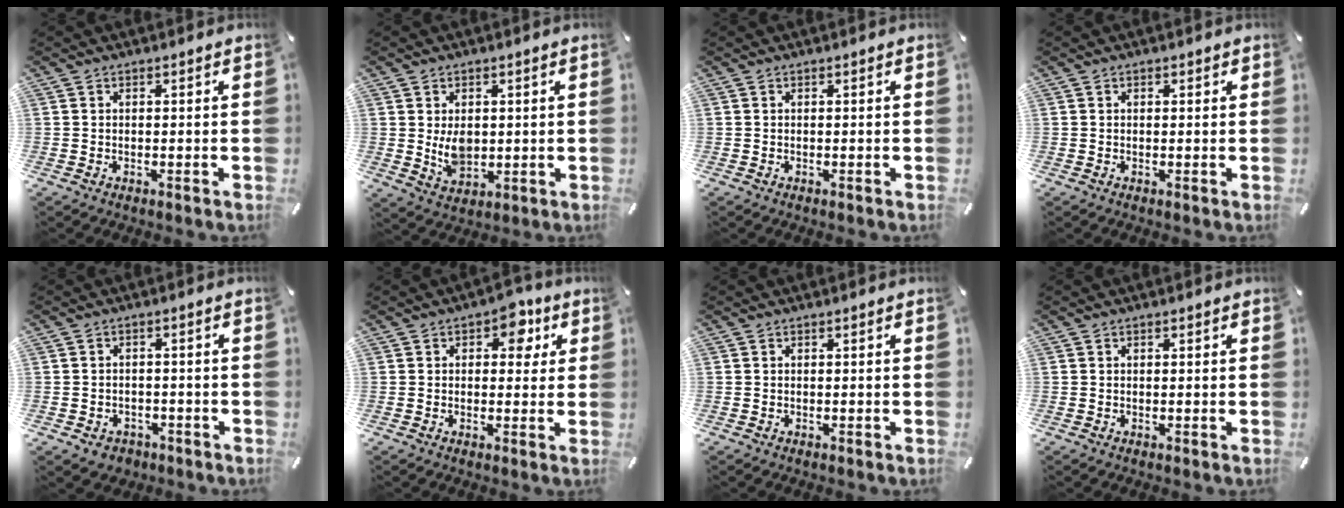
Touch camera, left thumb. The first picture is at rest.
{"total": 6.5, "force": [0.8, 4.9, 4.1], "torque": [-0.078, -0.010, 0.012]}
{"total": 0.0}
{"total": 0.5, "force": [0.2, 0.4, 0.2], "torque": [-0.004, 0.004, 0.002]}
{"total": 3.5, "force": [-1.7, 2.8, 1.0], "torque": [-0.023, 0.005, -0.034]}
{"total": 6.6, "force": [2.6, 4.4, 4.2], "torque": [-0.038, -0.006, 0.035]}
{"total": 0.0}
{"total": 0.0}